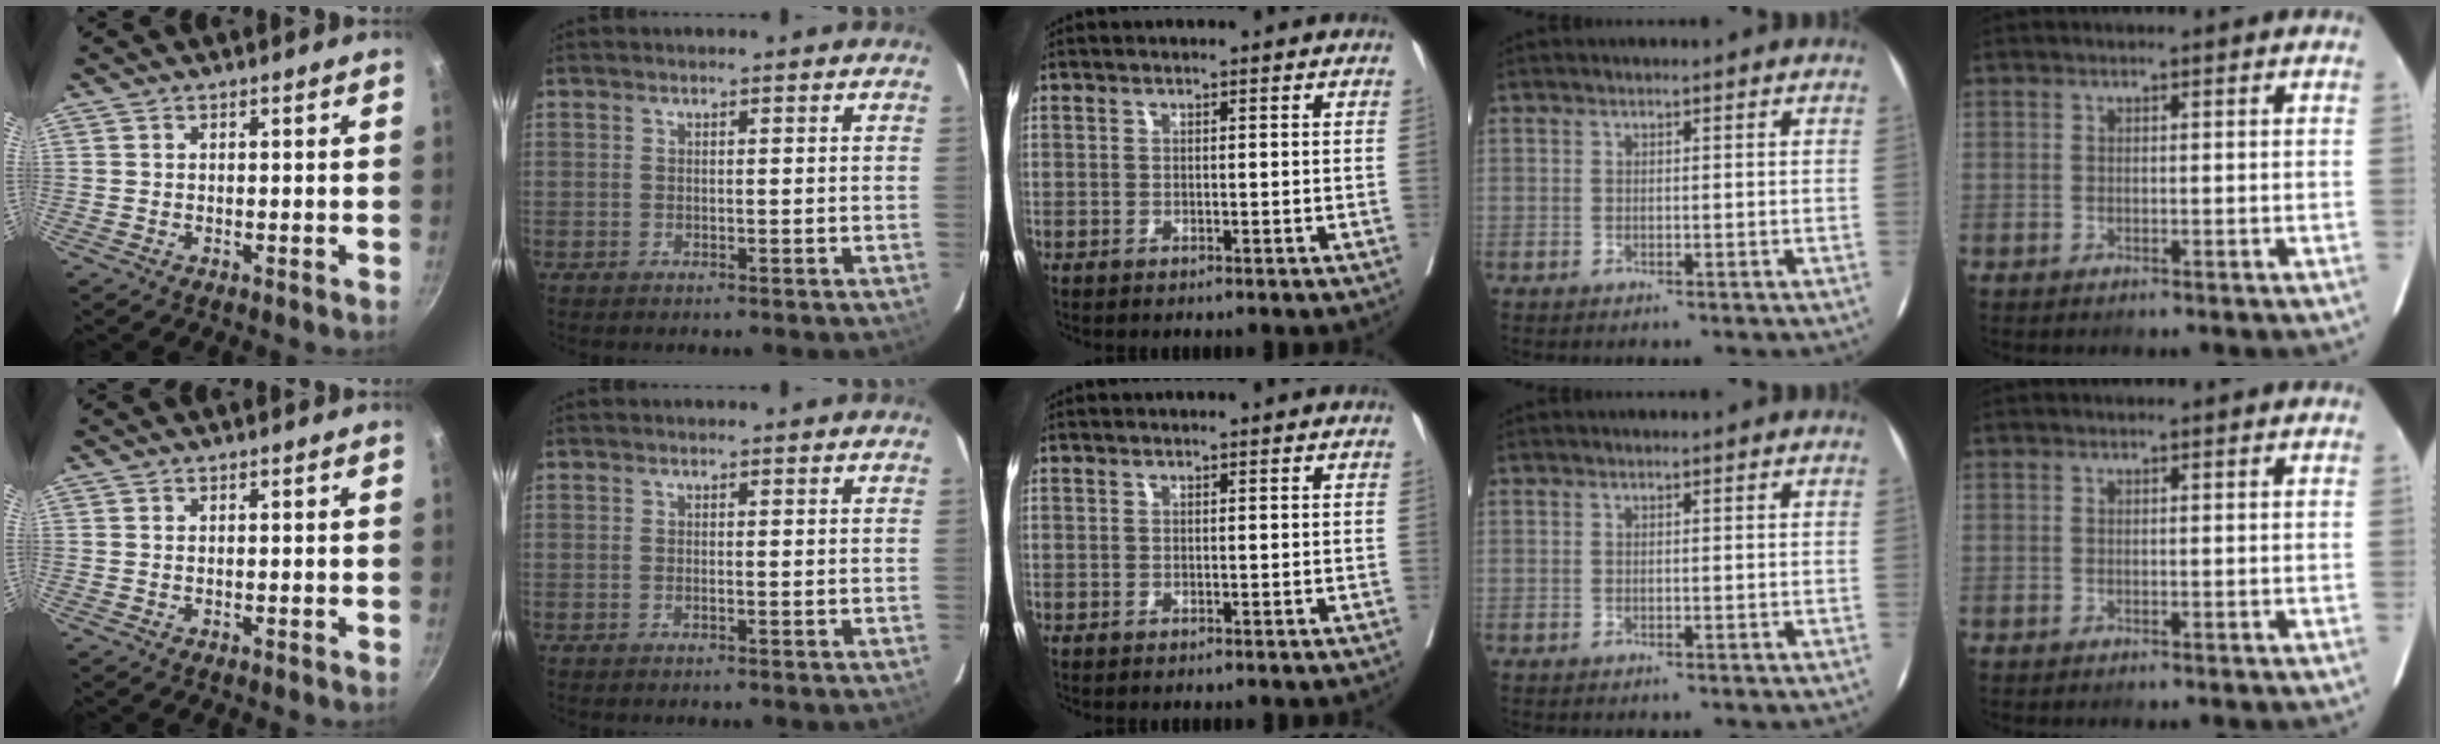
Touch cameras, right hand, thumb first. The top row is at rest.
{}